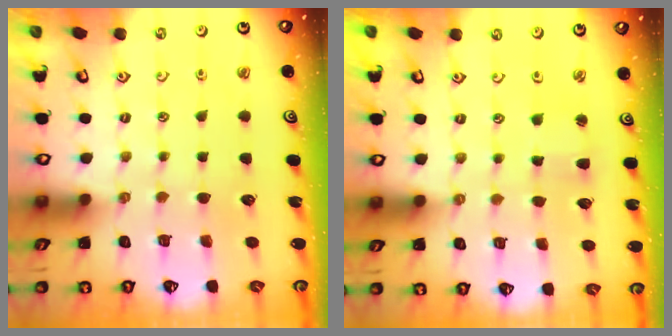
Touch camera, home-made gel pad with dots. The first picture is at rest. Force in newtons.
{"total": 2.5, "press": 2.5, "slide": 0.3}